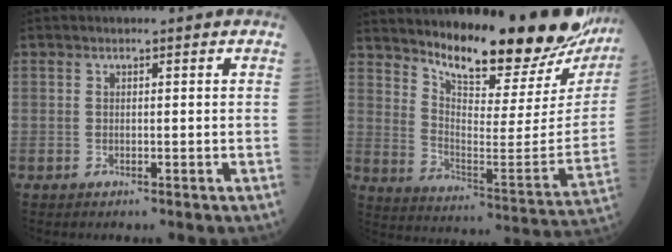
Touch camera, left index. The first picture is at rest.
{"total": 23.6, "force": [20.9, 4.0, 10.2], "torque": [-0.161, -0.085, 0.286]}